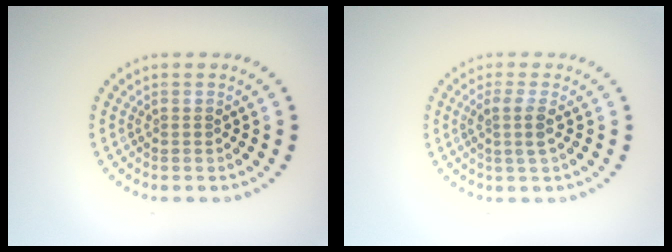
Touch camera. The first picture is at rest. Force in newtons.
{"total": 2.0, "press": 1.6, "slide": 1.1}